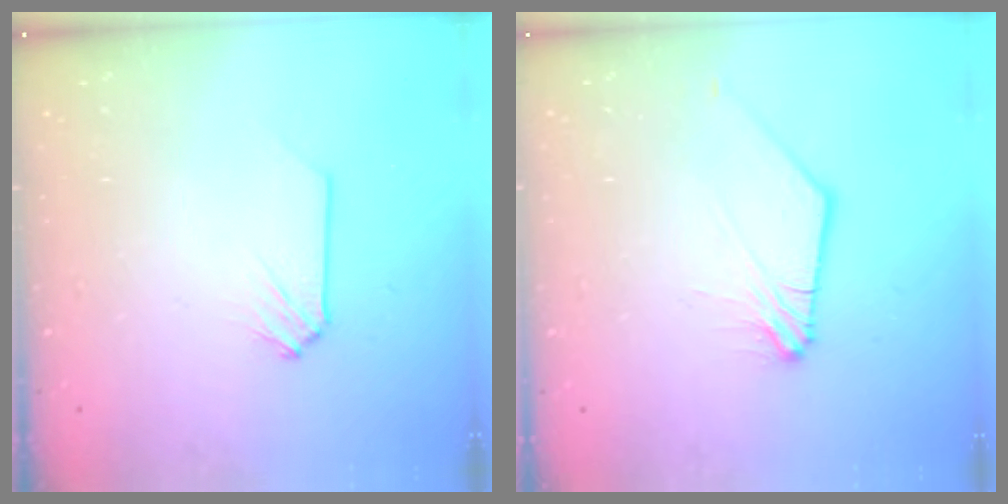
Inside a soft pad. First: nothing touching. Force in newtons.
{"total": 1.0, "press": 1.0, "slide": 0.2}